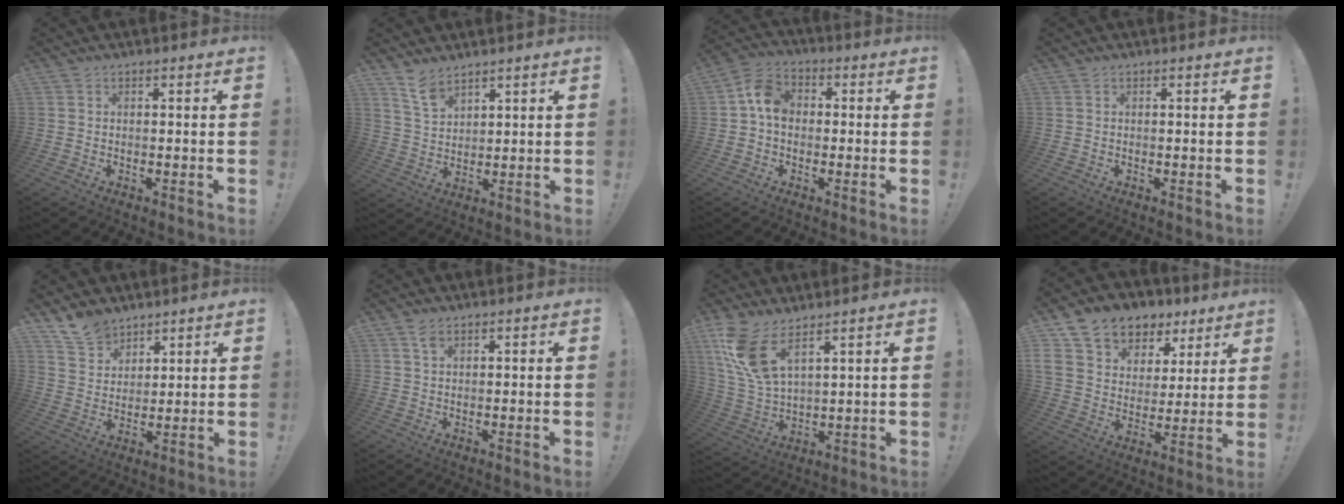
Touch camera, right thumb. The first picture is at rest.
{"total": 7.4, "force": [5.8, 3.6, 2.7], "torque": [-0.049, -0.038, 0.112]}
{"total": 8.4, "force": [0.6, 6.5, 5.3], "torque": [-0.091, 0.015, 0.017]}
{"total": 0.0}
{"total": 10.0, "force": [7.6, 6.4, 1.2], "torque": [-0.022, -0.057, 0.151]}
{"total": 2.3, "force": [1.4, 1.1, 1.5], "torque": [-0.024, -0.004, 0.025]}
{"total": 12.2, "force": [7.3, 4.8, 8.5], "torque": [-0.176, -0.038, 0.138]}
{"total": 11.4, "force": [6.8, 8.3, 3.7], "torque": [-0.059, -0.051, 0.134]}